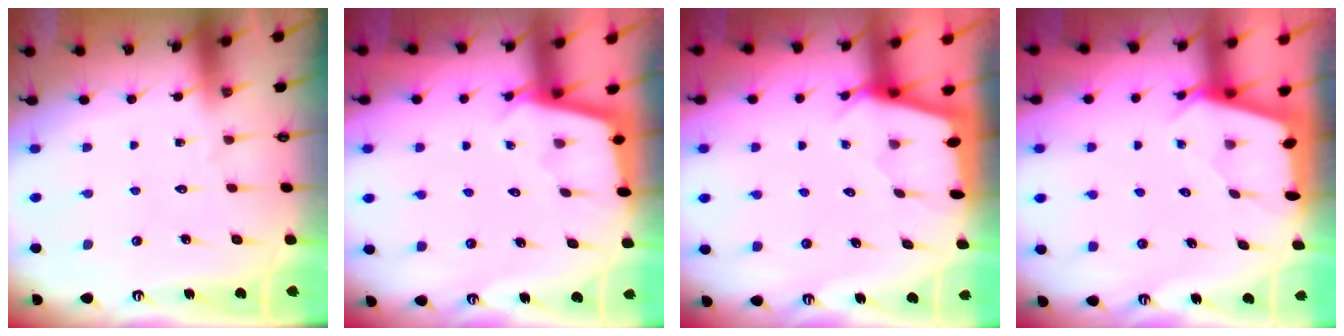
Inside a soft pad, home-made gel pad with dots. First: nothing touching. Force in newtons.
{"total": 2.2, "press": 2.2, "slide": 0.2}
{"total": 2.2, "press": 2.2, "slide": 0.3}
{"total": 2.6, "press": 2.6, "slide": 0.3}